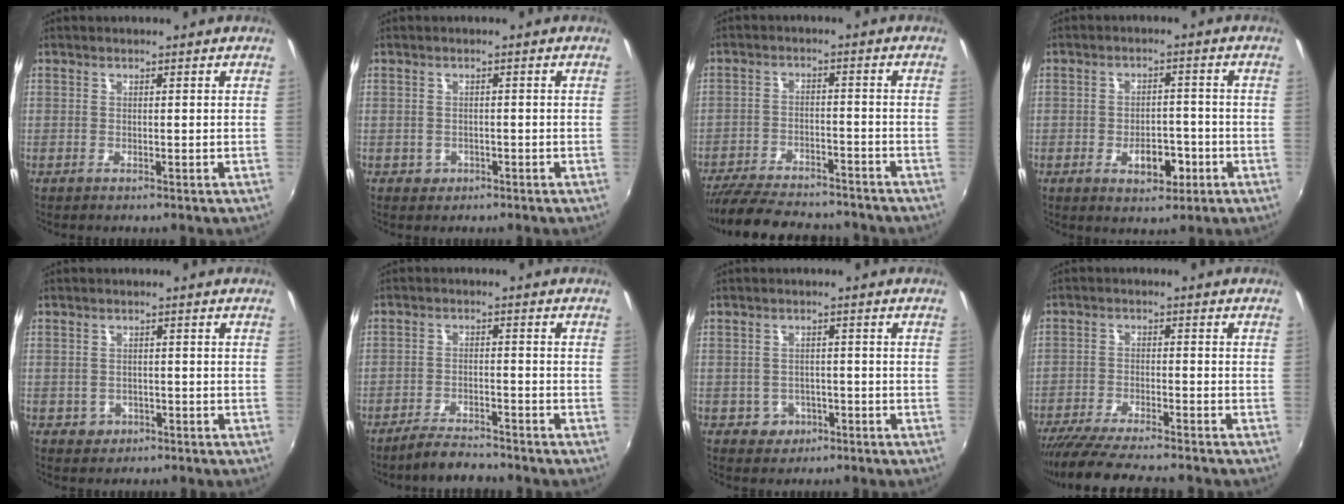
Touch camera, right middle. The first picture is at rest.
{"total": 1.7, "force": [-0.7, 1.6, 0.4], "torque": [-0.010, -0.002, -0.006]}
{"total": 19.3, "force": [-16.6, 5.5, 8.2], "torque": [-0.175, -0.018, -0.243]}
{"total": 5.9, "force": [-2.4, 3.6, 4.0], "torque": [-0.065, 0.002, -0.028]}
{"total": 2.6, "force": [-1.0, 2.4, 0.6], "torque": [-0.017, -0.001, -0.012]}
{"total": 5.9, "force": [-5.4, 0.9, 2.0], "torque": [-0.056, -0.006, -0.092]}
{"total": 3.8, "force": [-1.7, 3.4, 0.5], "torque": [-0.021, 0.006, -0.020]}
{"total": 12.3, "force": [-10.8, 1.1, 5.7], "torque": [-0.126, -0.030, -0.179]}